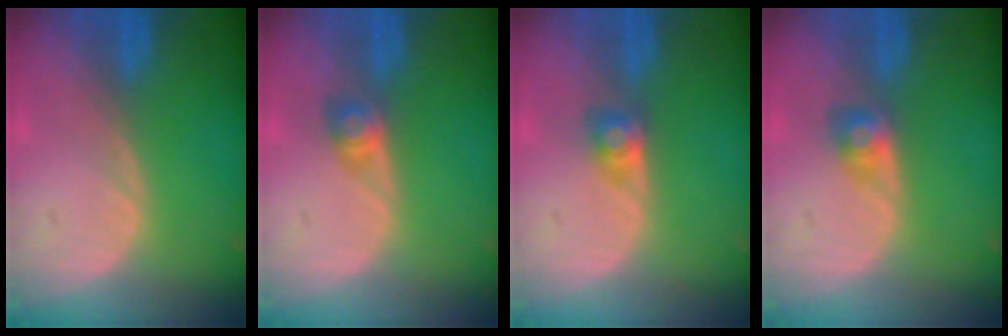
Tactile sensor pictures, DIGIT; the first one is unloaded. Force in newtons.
{"total": 2.8, "press": 2.5, "slide": 1.2}
{"total": 2.7, "press": 2.5, "slide": 1.0}
{"total": 2.9, "press": 2.7, "slide": 1.1}